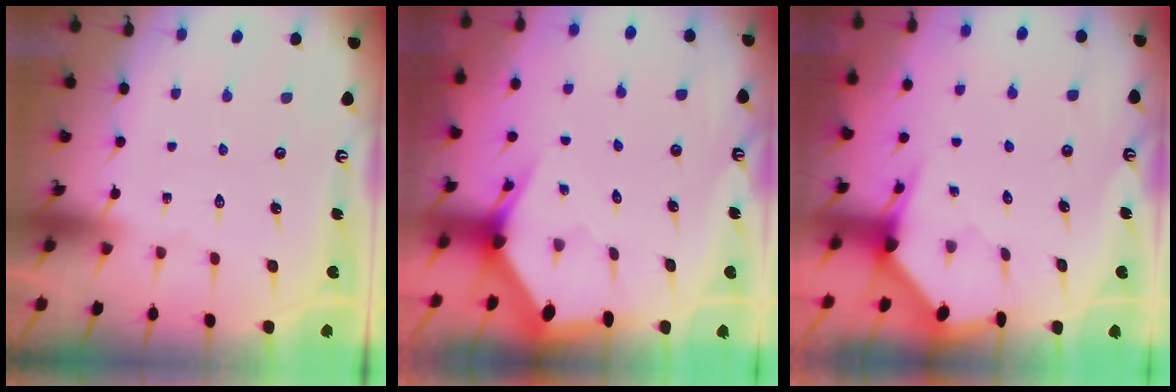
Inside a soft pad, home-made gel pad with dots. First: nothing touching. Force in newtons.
{"total": 4.1, "press": 4.0, "slide": 0.5}
{"total": 3.5, "press": 3.5, "slide": 0.3}